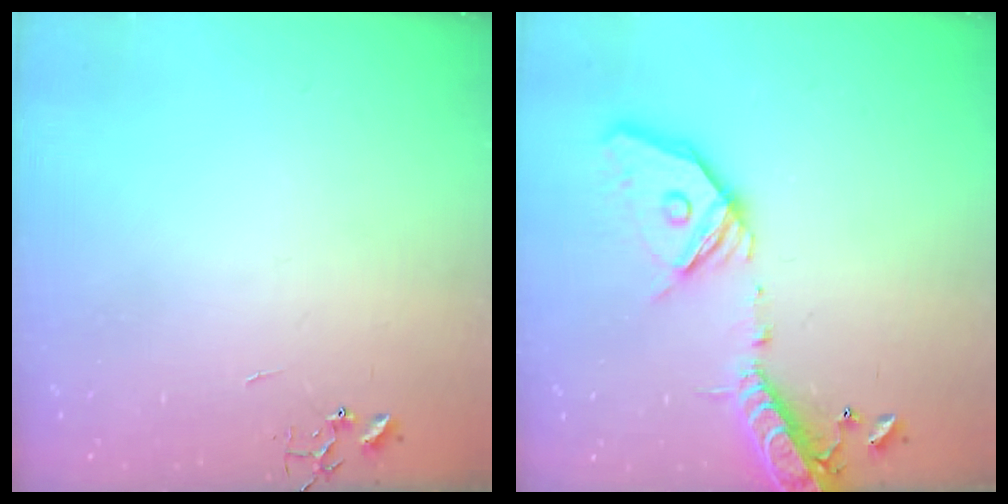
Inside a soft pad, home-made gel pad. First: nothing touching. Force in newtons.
{"total": 21.3, "press": 20.9, "slide": 4.1}